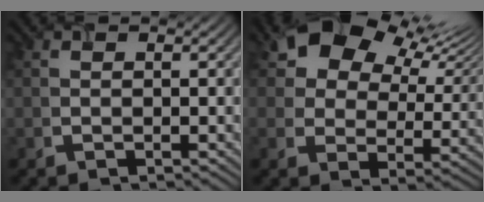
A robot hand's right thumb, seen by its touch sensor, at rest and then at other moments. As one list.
[{"total": 13.3, "force": [8.6, 8.0, 6.2], "torque": [-0.118, 0.016, 0.144]}]